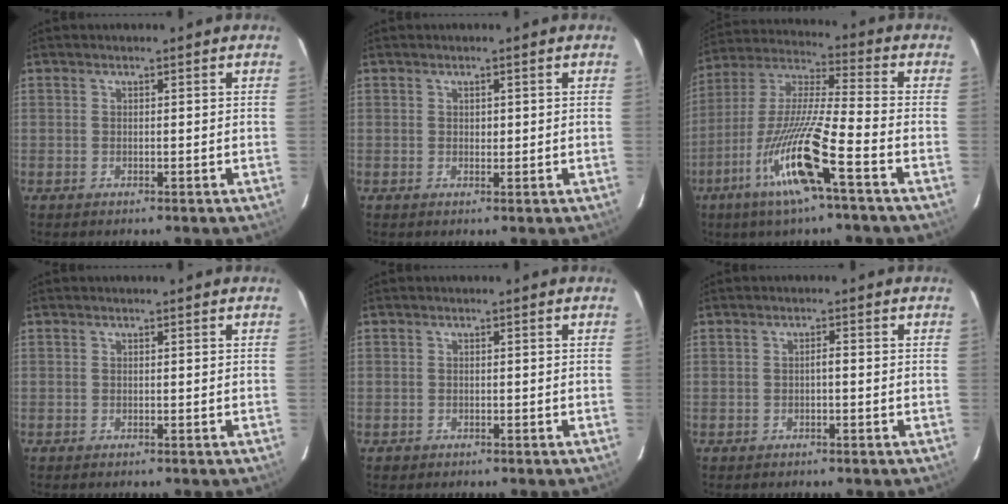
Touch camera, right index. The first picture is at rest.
{"total": 0.8, "force": [0.2, 0.6, 0.5], "torque": [-0.006, 0.000, 0.003]}
{"total": 15.7, "force": [-7.3, 0.1, 13.9], "torque": [-0.284, -0.018, -0.141]}
{"total": 0.0}
{"total": 0.8, "force": [-0.3, 0.7, -0.1], "torque": [-0.003, 0.004, -0.003]}
{"total": 0.9, "force": [-0.3, 0.2, 0.9], "torque": [-0.013, 0.003, -0.006]}